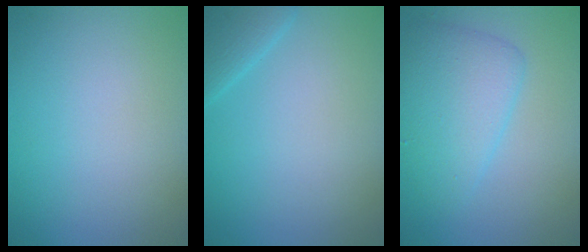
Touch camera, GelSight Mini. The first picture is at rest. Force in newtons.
{"total": 2.3, "press": 2.3, "slide": 0.1}
{"total": 4.2, "press": 4.2, "slide": 0.3}